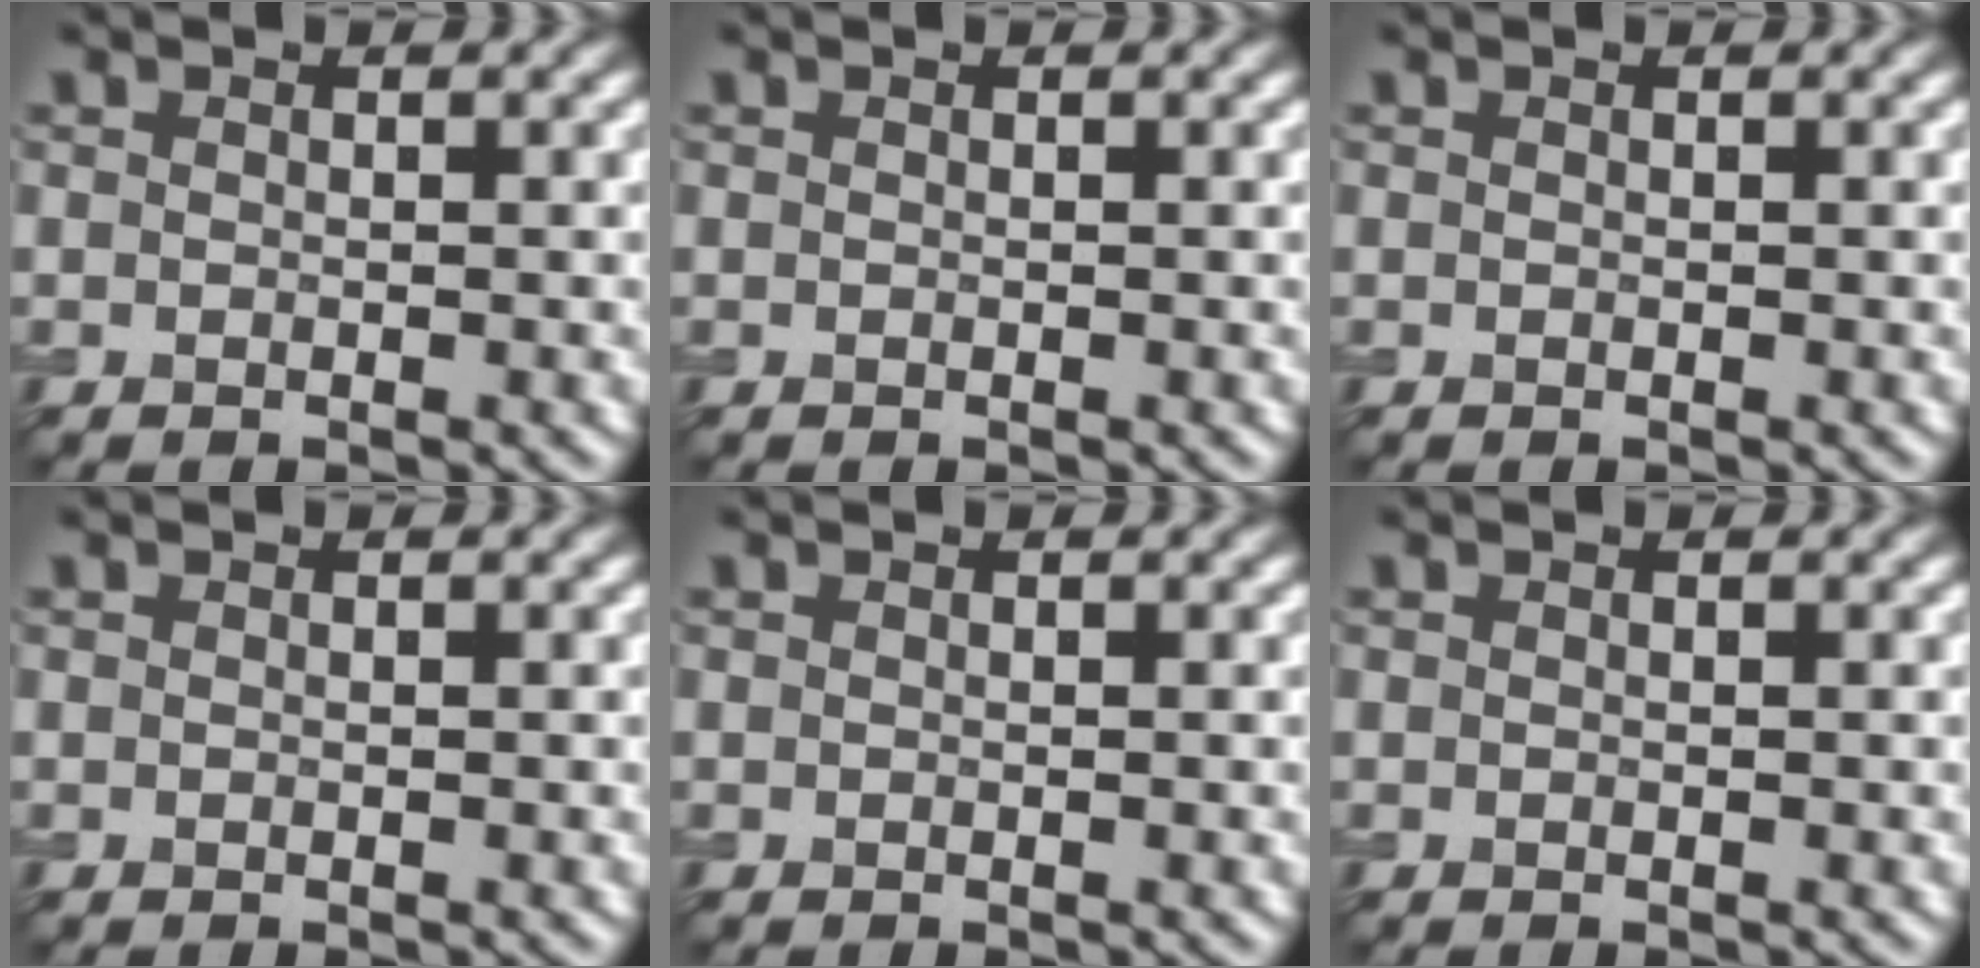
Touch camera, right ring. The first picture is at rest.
{"total": 0.0}
{"total": 0.0}
{"total": 0.0}
{"total": 0.0}
{"total": 0.0}